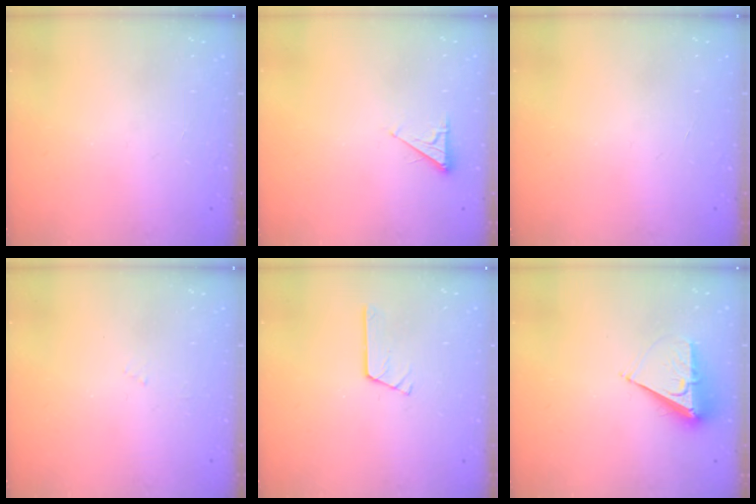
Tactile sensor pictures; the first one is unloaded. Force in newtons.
{"total": 2.5, "press": 2.5, "slide": 0.4}
{"total": 0.0}
{"total": 3.1, "press": 3.1, "slide": 0.4}
{"total": 2.9, "press": 2.8, "slide": 0.3}
{"total": 7.0, "press": 7.0, "slide": 0.7}